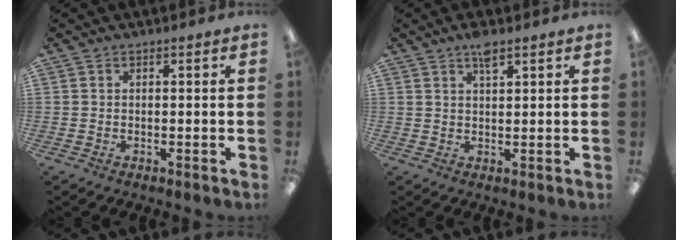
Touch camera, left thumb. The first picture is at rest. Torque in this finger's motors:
{"motor_torque": [1.96, 0.74, 0.43, -0.24, 0.00]}